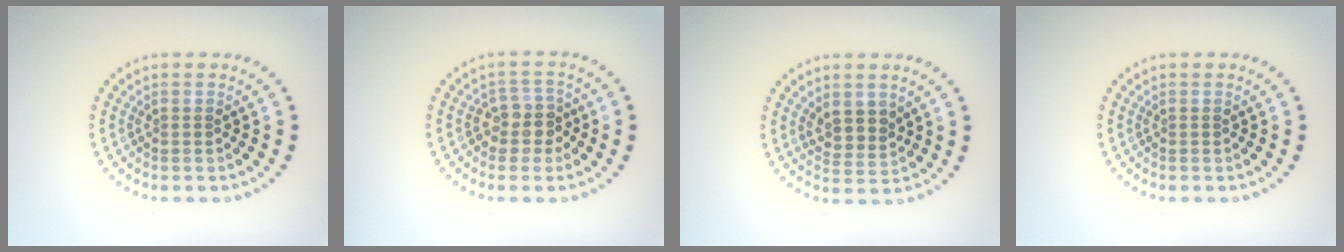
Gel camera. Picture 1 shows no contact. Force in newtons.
{"total": 2.5, "press": 2.2, "slide": 1.2}
{"total": 2.5, "press": 2.2, "slide": 1.1}
{"total": 0.0}